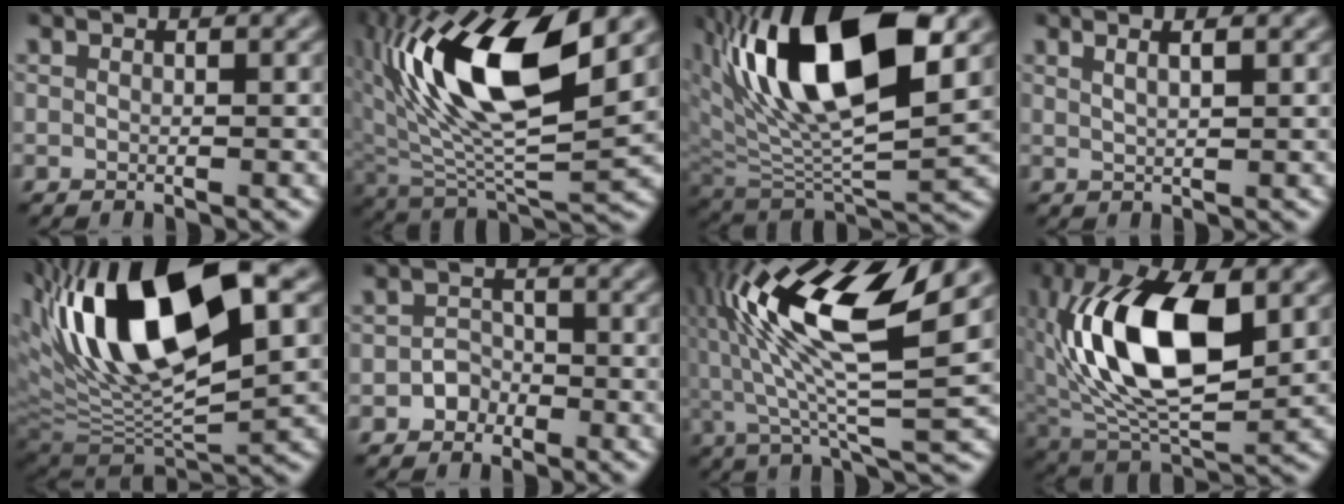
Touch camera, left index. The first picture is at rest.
{"total": 14.3, "force": [4.7, 5.4, 12.4], "torque": [-0.241, 0.012, 0.085]}
{"total": 14.2, "force": [5.8, 6.0, 11.5], "torque": [-0.205, 0.007, 0.102]}
{"total": 2.3, "force": [1.3, 0.7, 1.7], "torque": [-0.010, 0.001, 0.002]}
{"total": 15.7, "force": [5.2, 5.6, 13.7], "torque": [-0.244, 0.013, 0.083]}
{"total": 1.7, "force": [-1.0, 1.3, 0.4], "torque": [-0.001, 0.010, -0.019]}
{"total": 12.7, "force": [4.2, 2.7, 11.6], "torque": [-0.223, 0.018, 0.077]}
{"total": 14.3, "force": [2.4, 7.0, 12.2], "torque": [-0.230, 0.014, 0.035]}